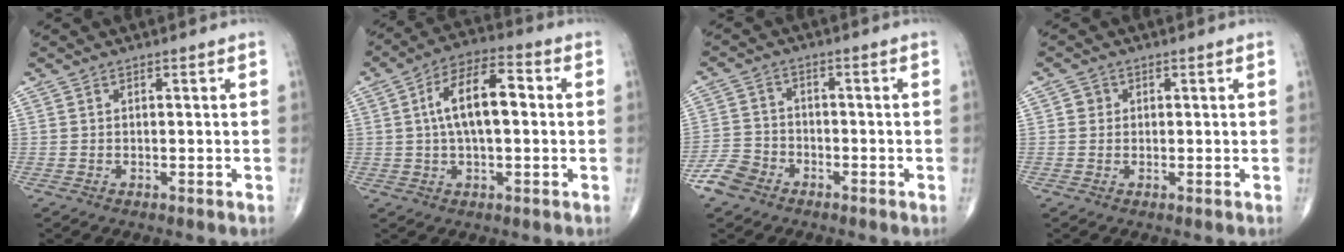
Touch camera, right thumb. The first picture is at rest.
{"total": 11.8, "force": [1.2, 5.3, 10.5], "torque": [-0.180, 0.027, 0.011]}
{"total": 5.7, "force": [-3.7, 3.9, 1.9], "torque": [-0.032, 0.017, -0.078]}
{"total": 1.6, "force": [0.2, 1.6, 0.4], "torque": [0.002, 0.002, 0.000]}